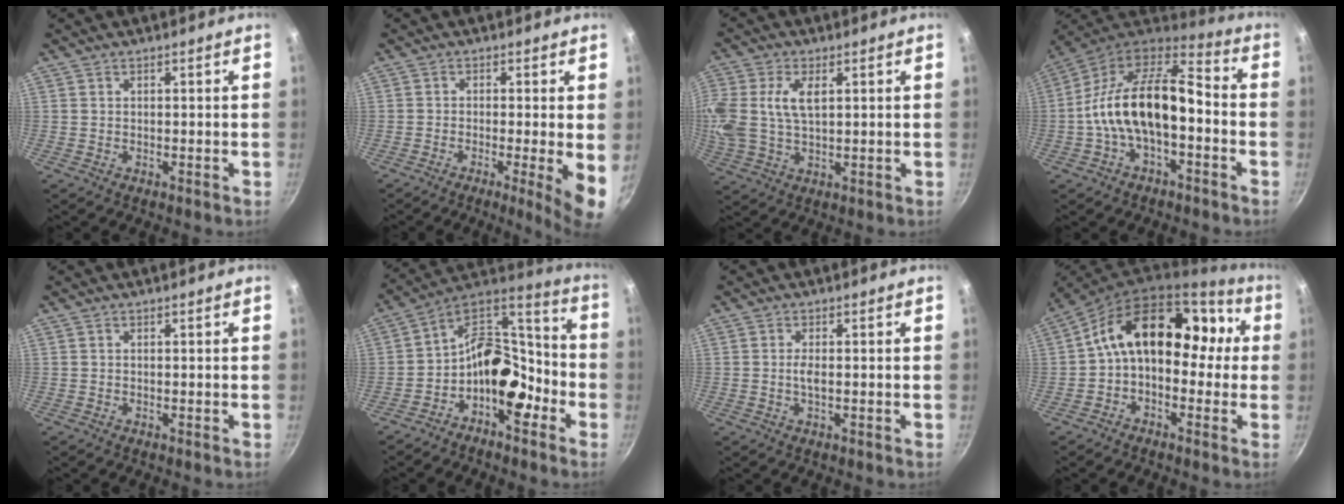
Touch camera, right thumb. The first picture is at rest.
{"total": 7.1, "force": [-1.2, 0.7, 7.0], "torque": [-0.094, -0.008, -0.020]}
{"total": 12.1, "force": [2.9, 7.2, 9.4], "torque": [-0.203, 0.008, 0.058]}
{"total": 18.6, "force": [-3.0, 9.8, 15.6], "torque": [-0.264, 0.055, -0.066]}
{"total": 0.0}
{"total": 14.4, "force": [-6.1, 8.8, 9.6], "torque": [-0.109, 0.080, -0.128]}
{"total": 1.8, "force": [-0.1, 0.5, 1.7], "torque": [-0.041, -0.001, -0.004]}
{"total": 16.1, "force": [0.6, 11.3, 11.4], "torque": [-0.127, 0.064, -0.014]}